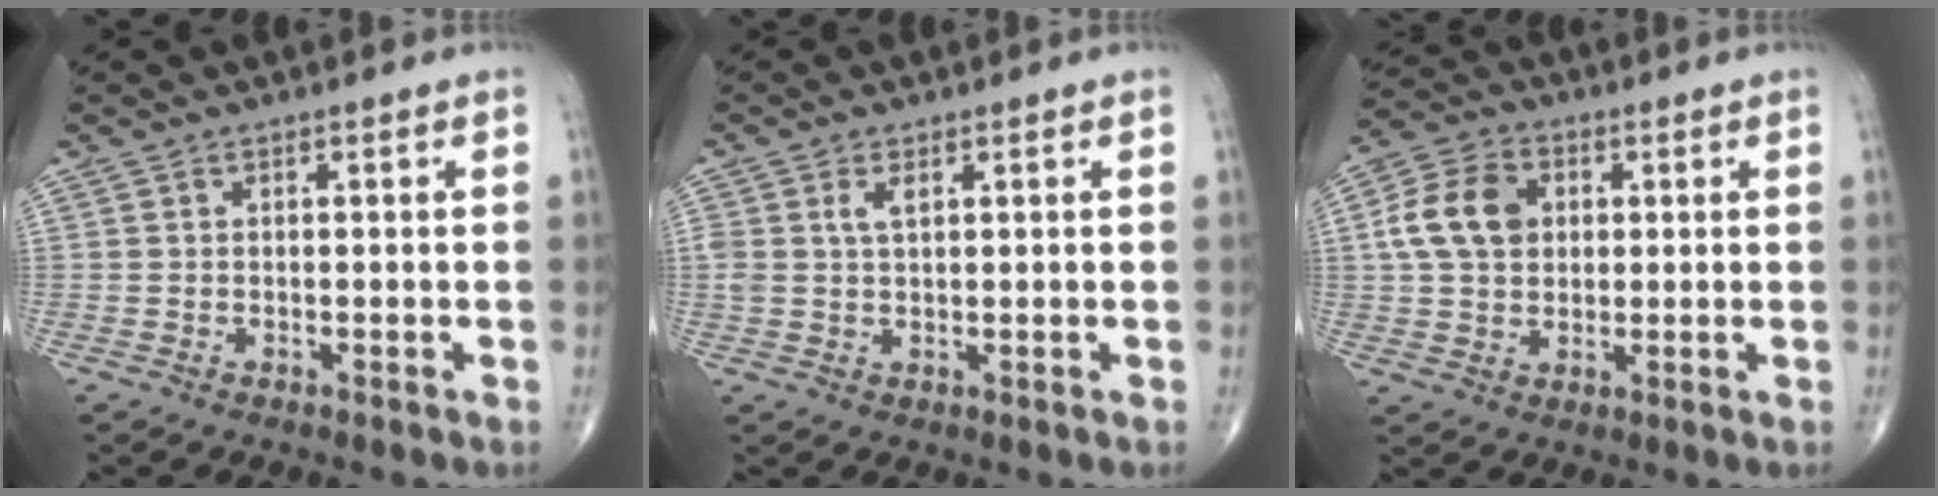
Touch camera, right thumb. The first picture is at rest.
{"total": 2.7, "force": [1.1, 1.4, 2.1], "torque": [-0.043, 0.003, 0.025]}
{"total": 10.9, "force": [1.9, 8.2, 7.0], "torque": [-0.117, 0.010, 0.029]}